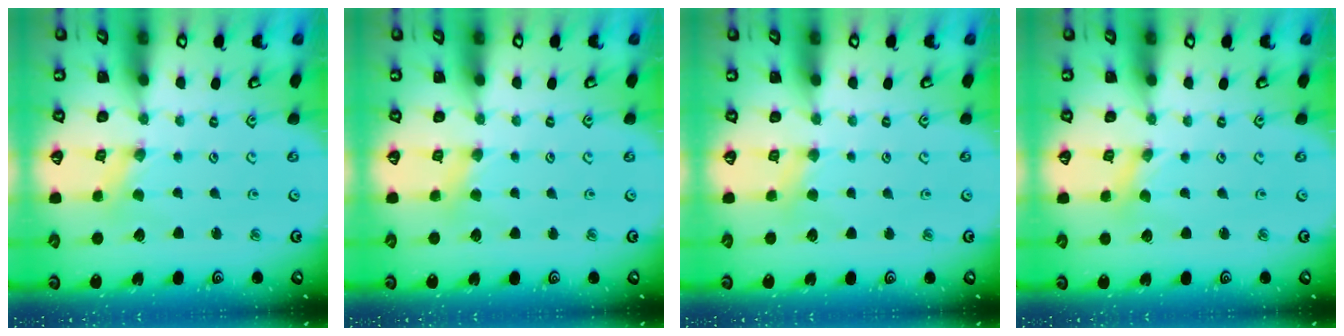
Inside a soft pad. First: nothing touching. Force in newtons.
{"total": 2.9, "press": 2.9, "slide": 0.6}
{"total": 3.3, "press": 3.2, "slide": 0.7}
{"total": 0.0}